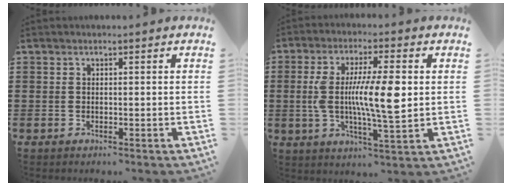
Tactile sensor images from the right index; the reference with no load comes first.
{"total": 10.5, "force": [0.5, 2.3, 10.2], "torque": [-0.199, 0.002, 0.002]}